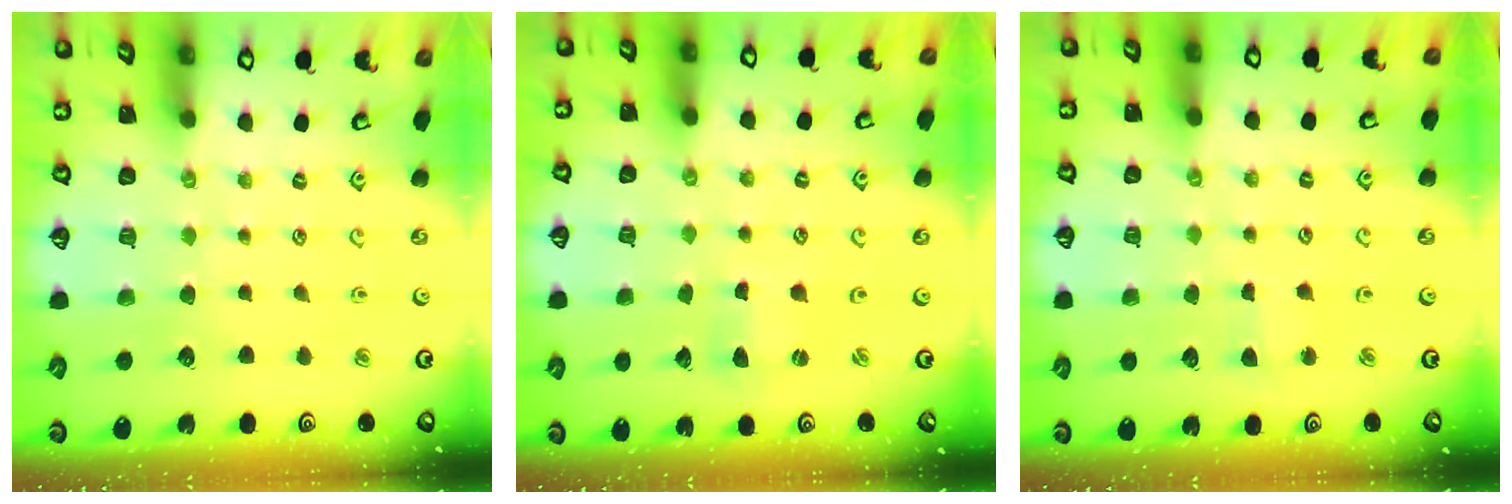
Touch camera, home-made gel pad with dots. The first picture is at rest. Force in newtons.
{"total": 0.9, "press": 0.9, "slide": 0.2}
{"total": 2.8, "press": 2.8, "slide": 0.3}